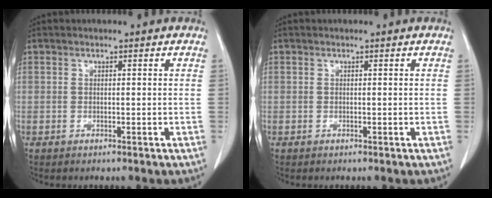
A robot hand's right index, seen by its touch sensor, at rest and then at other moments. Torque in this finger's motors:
{"motor_torque": [0.00, 0.00, 0.01, 0.00]}